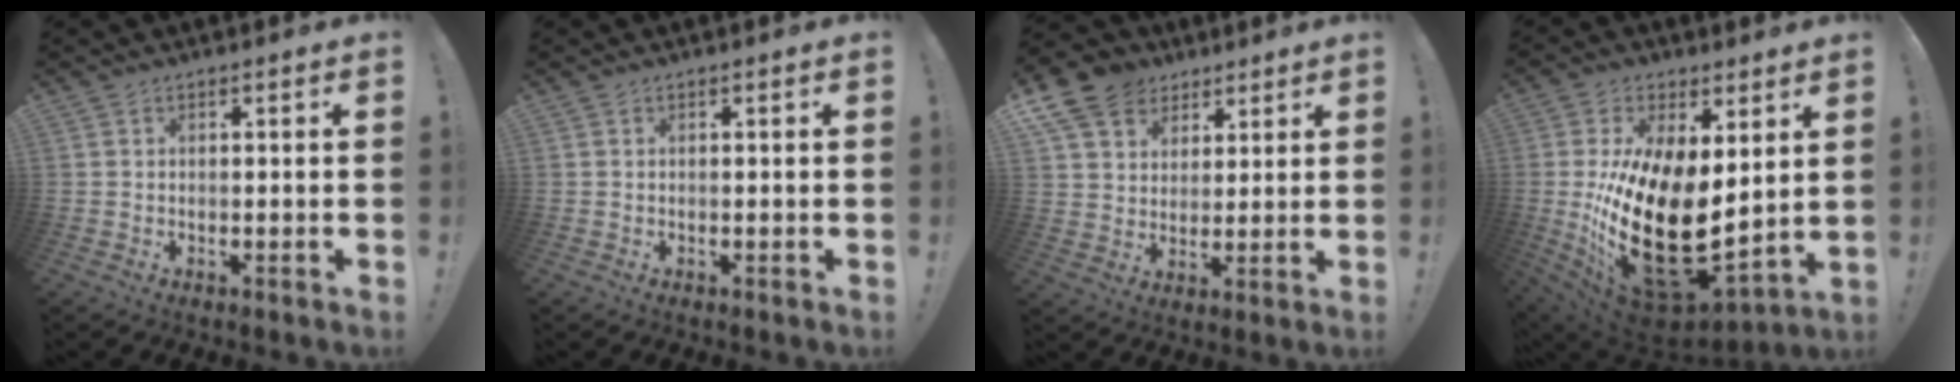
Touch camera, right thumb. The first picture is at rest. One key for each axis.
{"total": 0.0}
{"total": 11.8, "fx": 6.4, "fy": 9.3, "fz": 3.8, "tx": -0.060, "ty": -0.040, "tz": 0.129}
{"total": 27.9, "fx": -2.5, "fy": 15.2, "fz": 23.2, "tx": -0.436, "ty": -0.006, "tz": -0.016}